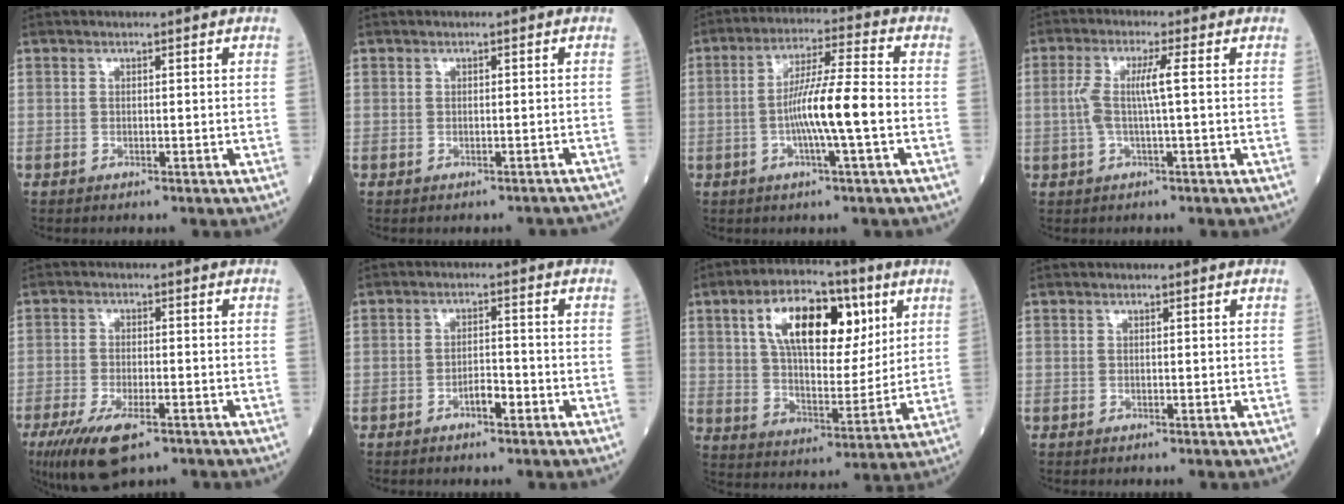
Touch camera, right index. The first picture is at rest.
{"total": 2.8, "force": [-2.6, 1.0, 0.6], "torque": [0.000, 0.003, -0.026]}
{"total": 9.7, "force": [-1.9, -0.2, 9.5], "torque": [-0.173, 0.005, -0.039]}
{"total": 5.0, "force": [0.2, 0.0, 5.0], "torque": [-0.112, 0.012, 0.004]}
{"total": 9.4, "force": [-5.7, 3.1, 6.8], "torque": [-0.127, -0.020, -0.096]}
{"total": 2.7, "force": [-1.6, 1.0, 2.0], "torque": [-0.031, 0.005, -0.028]}
{"total": 16.3, "force": [6.7, 7.3, 13.0], "torque": [-0.220, 0.022, 0.112]}
{"total": 0.0}